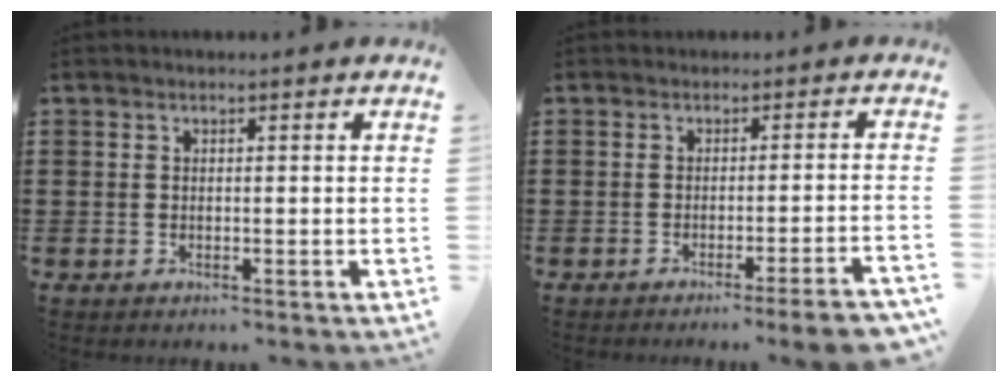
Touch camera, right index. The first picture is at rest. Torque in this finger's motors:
{"motor_torque": [0.59, -0.18, 0.02, -0.02]}